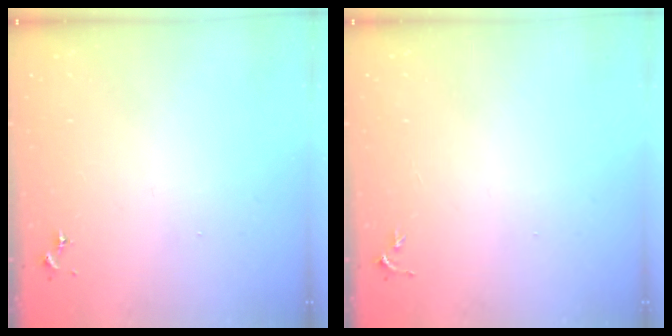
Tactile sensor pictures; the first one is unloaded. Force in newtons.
{"total": 3.3, "press": 3.2, "slide": 0.4}